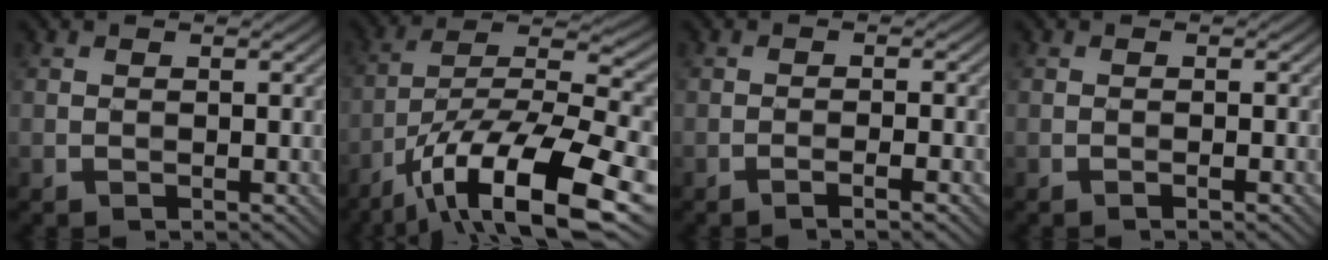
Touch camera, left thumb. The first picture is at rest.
{"total": 16.7, "force": [-9.5, 5.1, 12.8], "torque": [-0.235, -0.009, -0.171]}
{"total": 2.4, "force": [-1.4, 0.2, 2.0], "torque": [-0.028, 0.010, -0.033]}
{"total": 0.8, "force": [-0.5, -0.1, 0.6], "torque": [-0.011, 0.003, -0.012]}